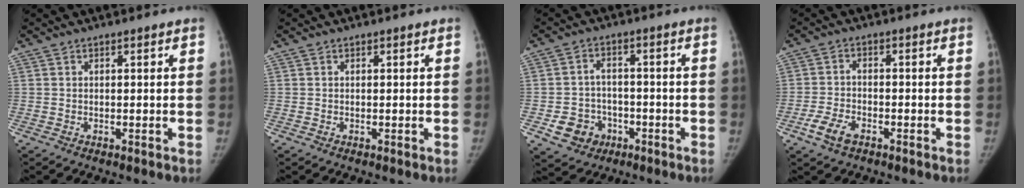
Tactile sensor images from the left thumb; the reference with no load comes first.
{"total": 0.0}
{"total": 7.4, "force": [-3.1, 6.2, 2.5], "torque": [-0.023, 0.023, -0.041]}
{"total": 5.2, "force": [-3.0, 2.7, 3.3], "torque": [-0.070, 0.011, -0.057]}